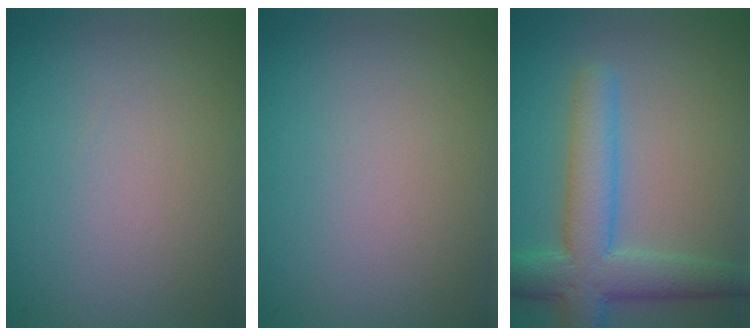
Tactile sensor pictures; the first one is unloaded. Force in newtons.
{"total": 0.0}
{"total": 6.1, "press": 6.1, "slide": 0.1}